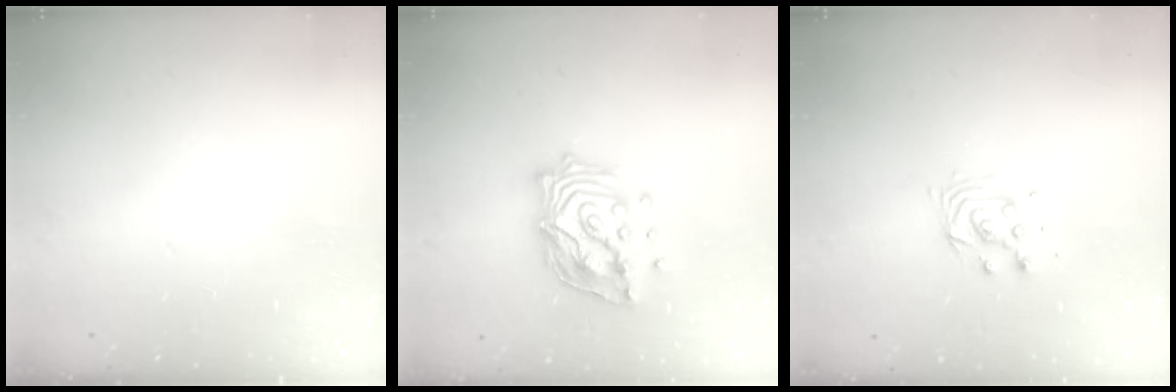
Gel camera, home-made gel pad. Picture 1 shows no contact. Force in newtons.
{"total": 15.3, "press": 15.2, "slide": 1.7}
{"total": 5.2, "press": 5.2, "slide": 0.2}